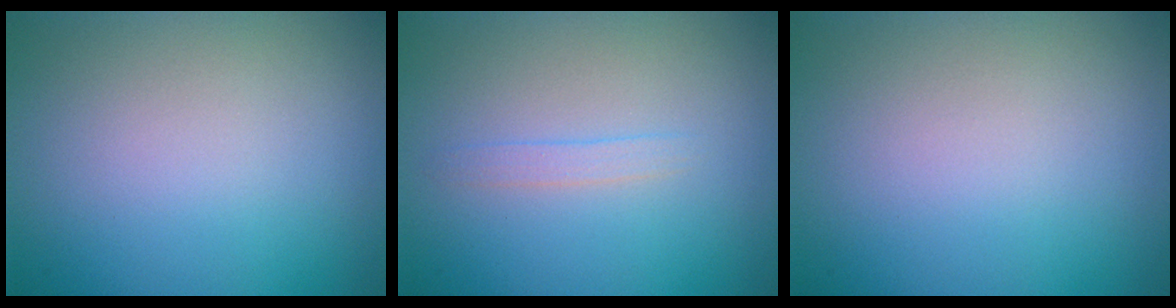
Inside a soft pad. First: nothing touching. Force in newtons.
{"total": 0.9, "press": 0.9, "slide": 0.0}
{"total": 0.0}